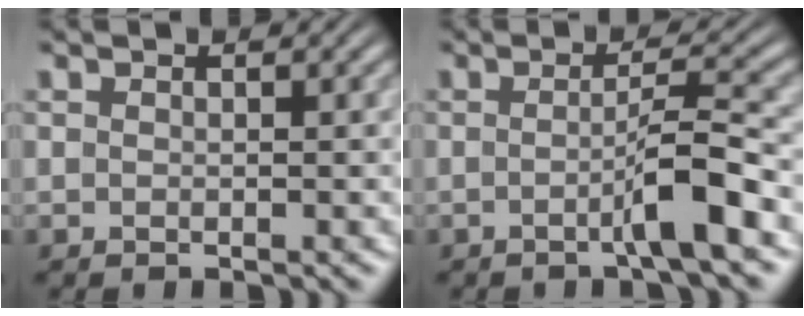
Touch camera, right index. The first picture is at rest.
{"total": 3.5, "force": [-1.7, -0.3, 3.1], "torque": [-0.039, 0.005, -0.034]}